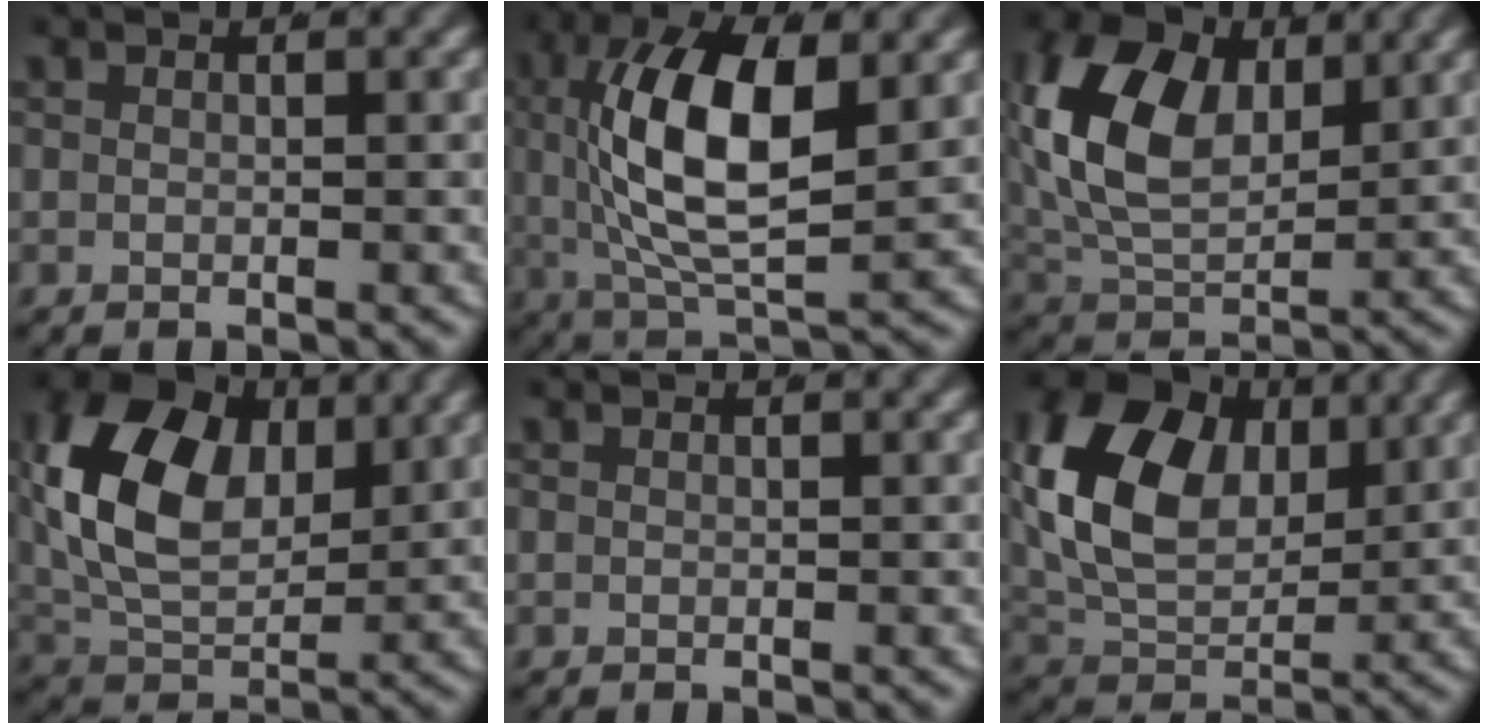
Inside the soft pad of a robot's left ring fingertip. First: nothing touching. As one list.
[{"total": 9.0, "force": [1.2, 3.6, 8.1], "torque": [-0.159, -0.009, 0.032]}, {"total": 9.6, "force": [2.5, 6.3, 6.7], "torque": [-0.145, -0.012, 0.048]}, {"total": 11.4, "force": [3.0, 7.7, 7.9], "torque": [-0.162, -0.011, 0.059]}, {"total": 0.0}, {"total": 12.4, "force": [3.2, 8.7, 8.2], "torque": [-0.169, -0.015, 0.064]}]